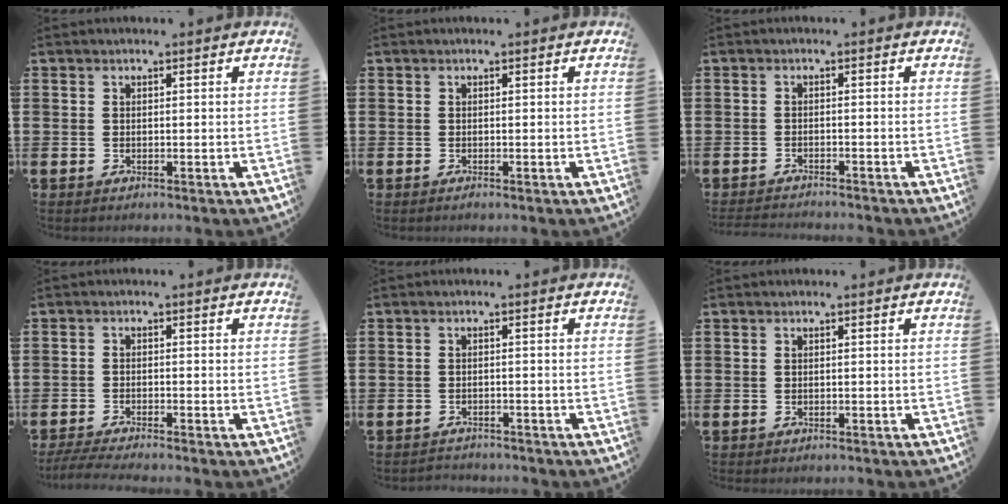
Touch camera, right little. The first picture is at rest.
{"total": 0.0}
{"total": 1.4, "force": [-1.4, -0.1, 0.0], "torque": [-0.003, 0.002, -0.029]}
{"total": 2.3, "force": [-2.1, -0.1, 1.1], "torque": [-0.014, 0.000, -0.039]}
{"total": 1.4, "force": [-1.4, 0.1, -0.2], "torque": [-0.002, 0.002, -0.031]}
{"total": 0.0}